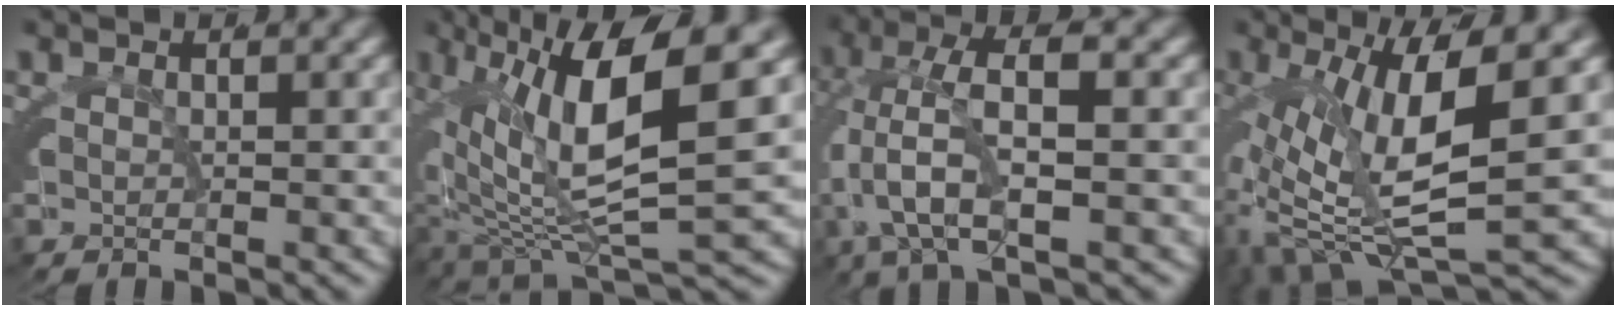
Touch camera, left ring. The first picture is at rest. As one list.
[{"total": 13.7, "force": [0.3, 7.9, 11.2], "torque": [-0.196, -0.012, 0.011]}, {"total": 6.6, "force": [-0.6, 3.0, 5.9], "torque": [-0.134, -0.004, -0.008]}, {"total": 8.8, "force": [-2.1, 3.7, 7.7], "torque": [-0.134, -0.022, -0.020]}]